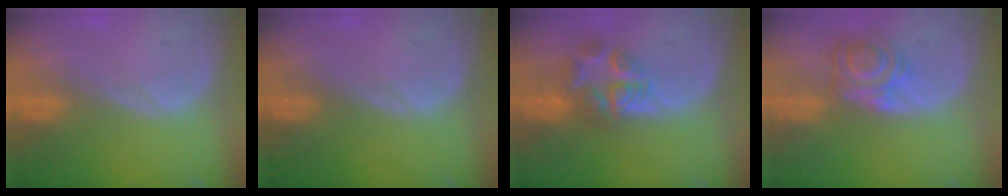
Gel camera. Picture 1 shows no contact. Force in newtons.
{"total": 0.0}
{"total": 6.0, "press": 6.0, "slide": 0.5}
{"total": 5.6, "press": 5.2, "slide": 2.2}